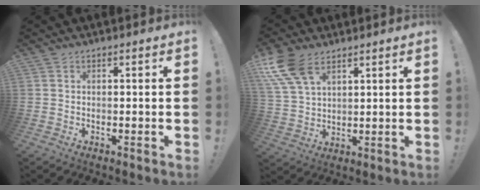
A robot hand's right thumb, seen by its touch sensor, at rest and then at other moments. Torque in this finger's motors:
{"motor_torque": [0.18, 0.18, 0.30, 0.23, 0.30]}